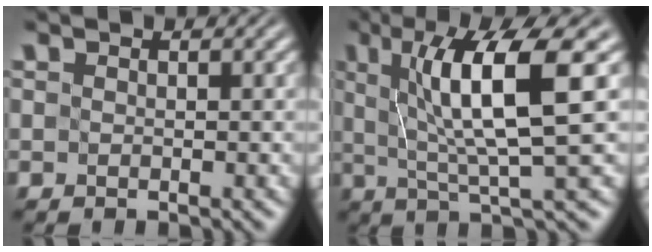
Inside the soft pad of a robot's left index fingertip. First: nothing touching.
{"total": 8.5, "force": [1.9, 1.3, 8.2], "torque": [-0.126, 0.003, 0.034]}